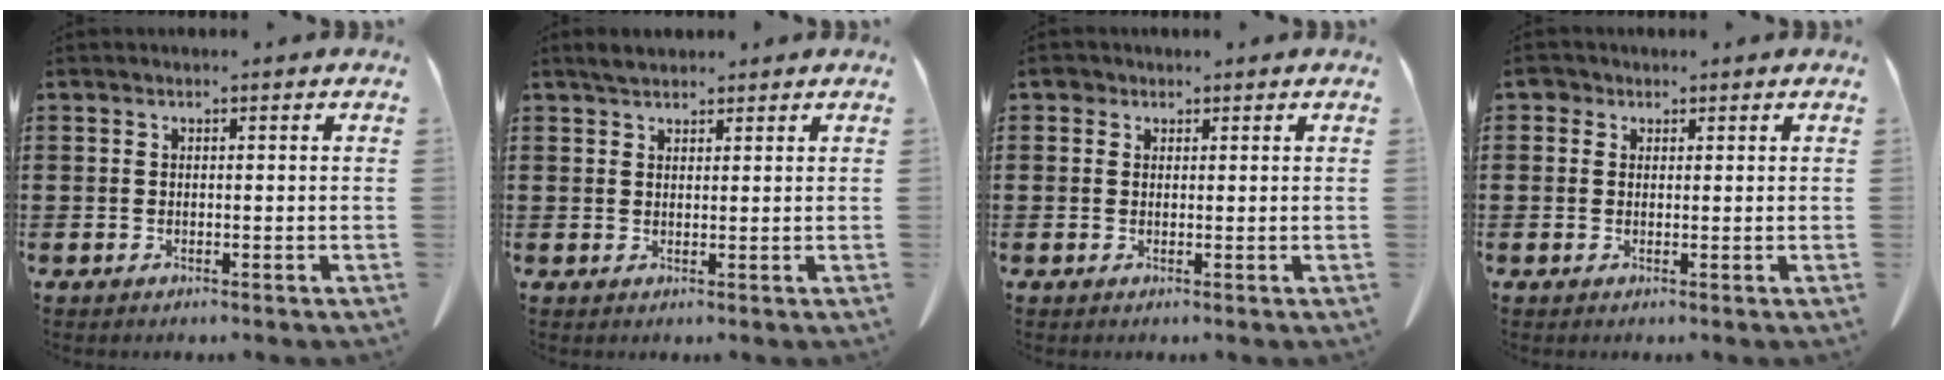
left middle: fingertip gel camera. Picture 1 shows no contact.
{"total": 2.1, "force": [1.9, 0.7, 0.6], "torque": [-0.017, 0.004, 0.038]}
{"total": 1.2, "force": [0.8, 0.8, 0.3], "torque": [-0.010, 0.002, 0.016]}
{"total": 1.4, "force": [0.8, 1.1, 0.4], "torque": [-0.013, 0.004, 0.016]}